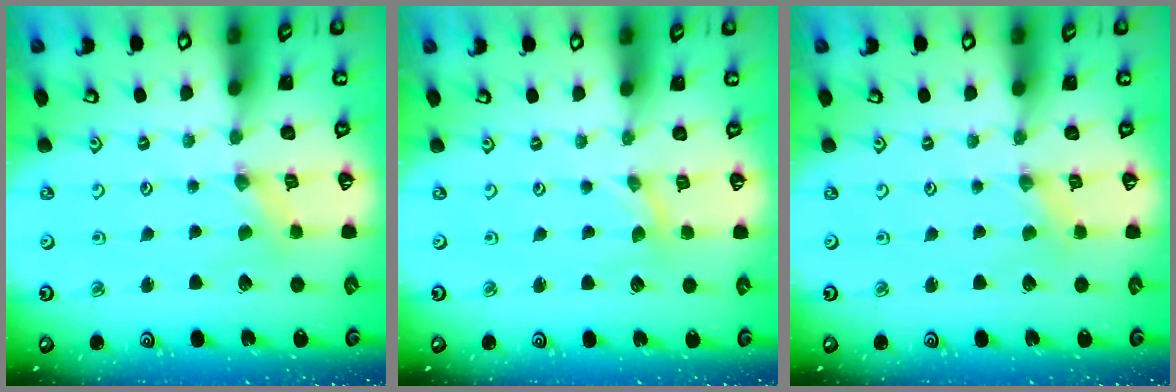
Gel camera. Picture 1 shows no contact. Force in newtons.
{"total": 0.0}
{"total": 0.0}